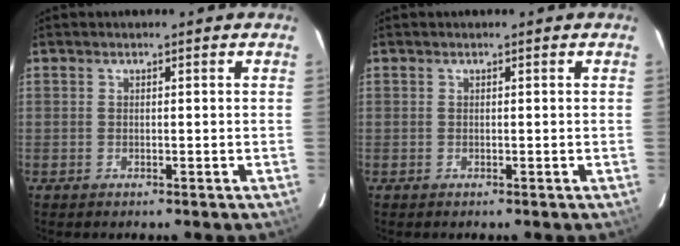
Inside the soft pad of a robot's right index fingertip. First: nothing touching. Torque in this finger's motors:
{"motor_torque": [0.00, 0.00, 0.00, 0.00]}